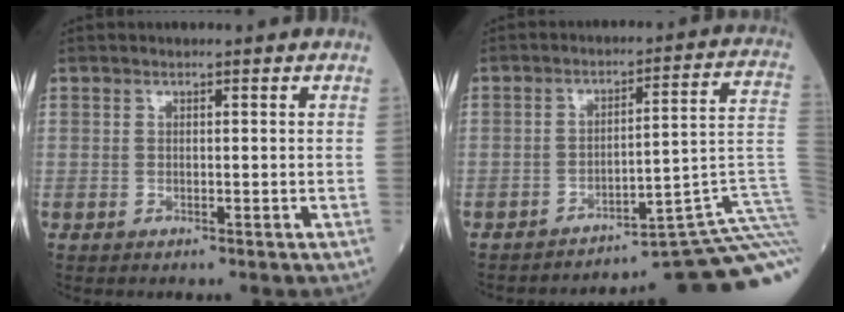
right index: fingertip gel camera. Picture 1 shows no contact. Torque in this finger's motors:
{"motor_torque": [0.18, -1.71, 0.42, 0.05]}